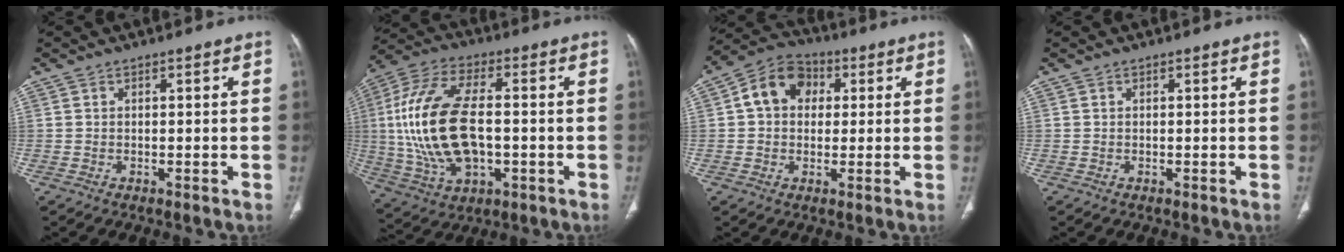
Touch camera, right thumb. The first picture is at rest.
{"total": 20.8, "force": [-0.3, 10.9, 17.7], "torque": [-0.370, 0.009, 0.002]}
{"total": 9.9, "force": [2.0, 7.8, 5.7], "torque": [-0.076, 0.018, 0.022]}
{"total": 0.0}